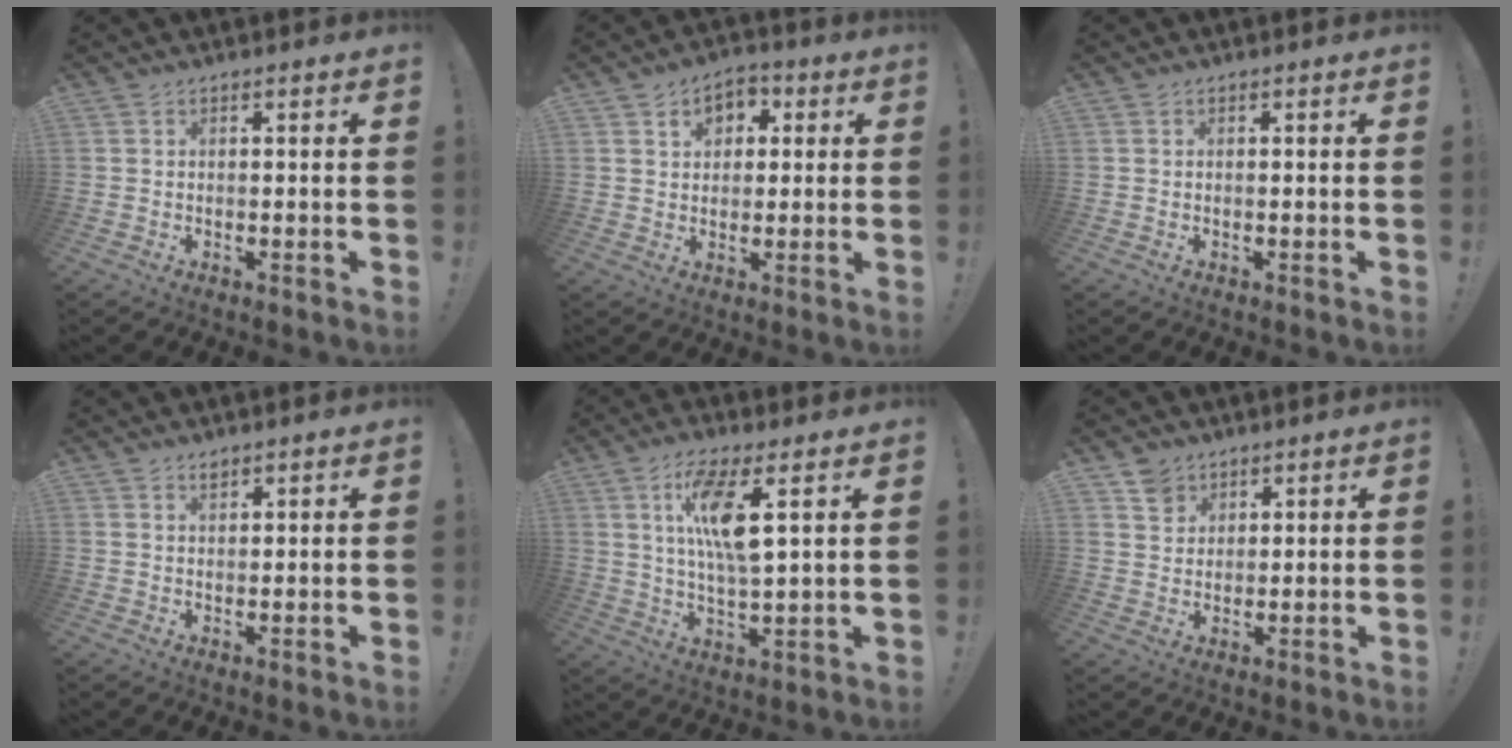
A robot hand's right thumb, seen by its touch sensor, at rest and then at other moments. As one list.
[{"total": 6.3, "force": [1.9, 5.1, 3.1], "torque": [-0.047, 0.004, 0.034]}, {"total": 0.0}, {"total": 1.6, "force": [1.4, 0.7, 0.4], "torque": [0.001, -0.008, 0.025]}, {"total": 12.3, "force": [4.6, 3.4, 10.8], "torque": [-0.200, -0.012, 0.076]}, {"total": 5.2, "force": [3.3, 3.9, 1.2], "torque": [-0.014, -0.013, 0.063]}]